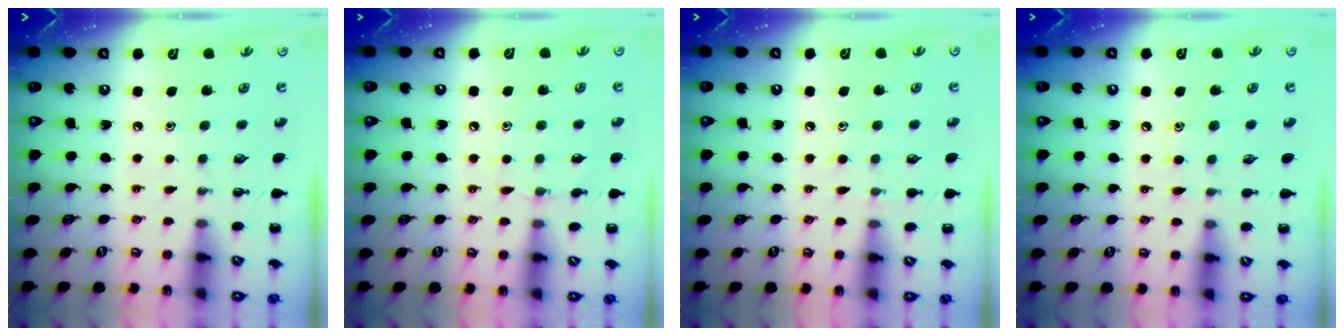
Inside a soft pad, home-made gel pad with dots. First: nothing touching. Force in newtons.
{"total": 7.0, "press": 6.7, "slide": 1.8}
{"total": 5.1, "press": 4.8, "slide": 1.7}
{"total": 6.0, "press": 5.6, "slide": 2.1}